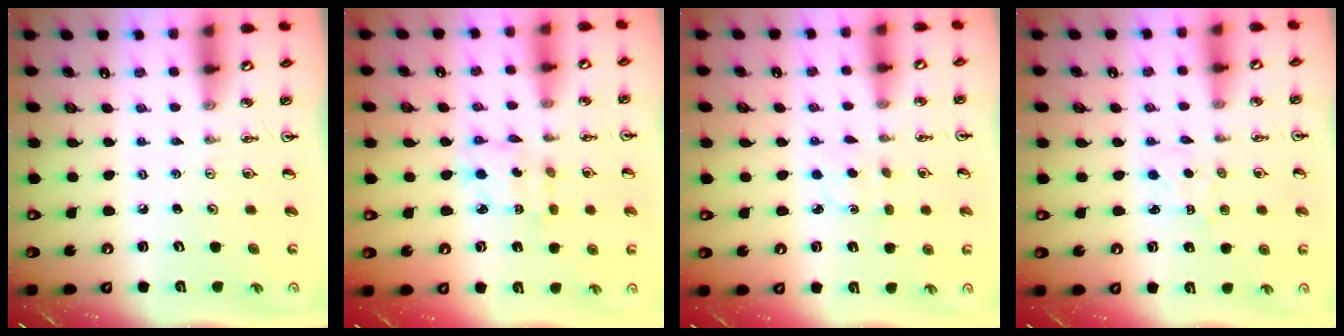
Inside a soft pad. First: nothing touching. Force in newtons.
{"total": 2.9, "press": 2.9, "slide": 0.2}
{"total": 1.6, "press": 1.5, "slide": 0.5}
{"total": 1.8, "press": 1.7, "slide": 0.3}